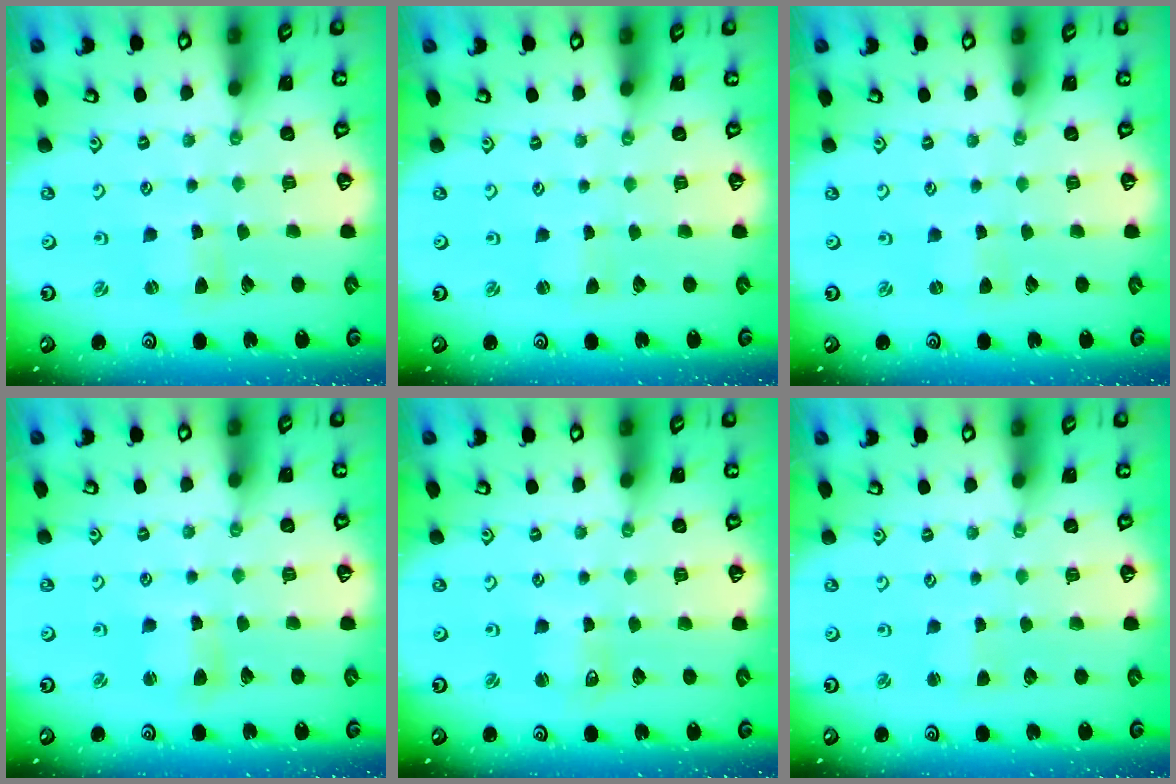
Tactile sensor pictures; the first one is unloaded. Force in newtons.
{"total": 0.5, "press": 0.4, "slide": 0.3}
{"total": 0.0}
{"total": 4.2, "press": 4.1, "slide": 0.5}
{"total": 2.6, "press": 2.6, "slide": 0.2}
{"total": 2.0, "press": 2.0, "slide": 0.4}